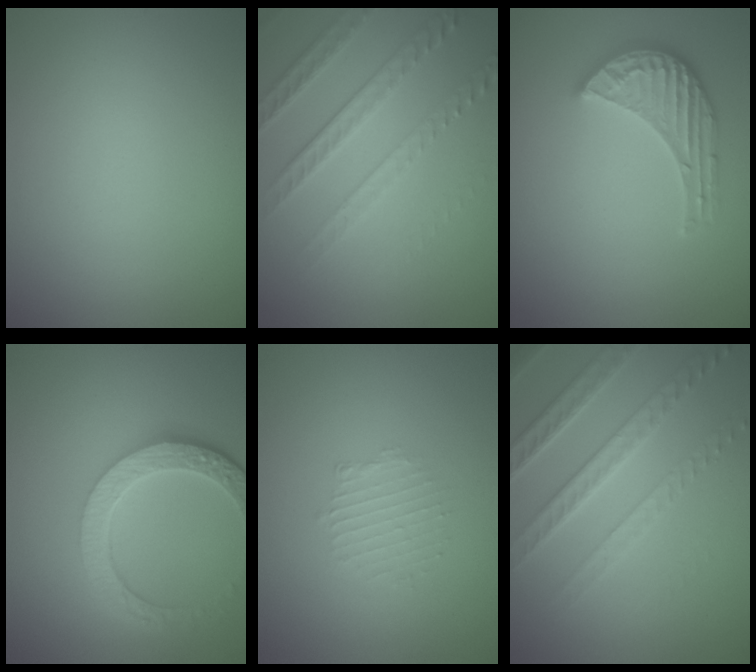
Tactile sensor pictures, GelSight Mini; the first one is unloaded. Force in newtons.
{"total": 4.5, "press": 3.4, "slide": 3.0}
{"total": 3.4, "press": 3.4, "slide": 0.6}
{"total": 5.4, "press": 4.3, "slide": 3.4}
{"total": 1.3, "press": 0.7, "slide": 1.1}
{"total": 4.0, "press": 4.0, "slide": 0.6}